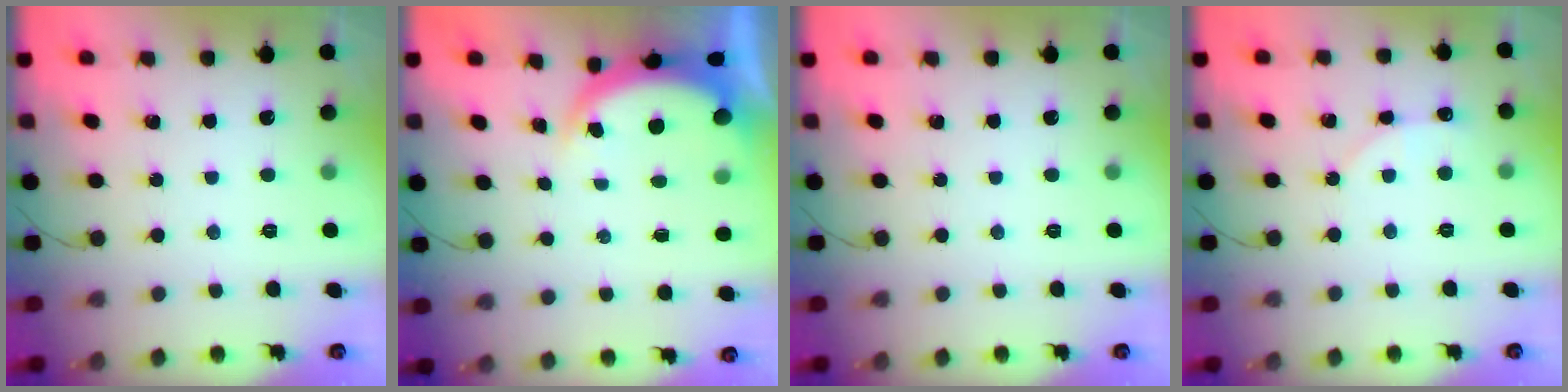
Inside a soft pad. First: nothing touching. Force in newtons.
{"total": 4.5, "press": 4.4, "slide": 0.8}
{"total": 0.0}
{"total": 3.9, "press": 3.8, "slide": 0.5}